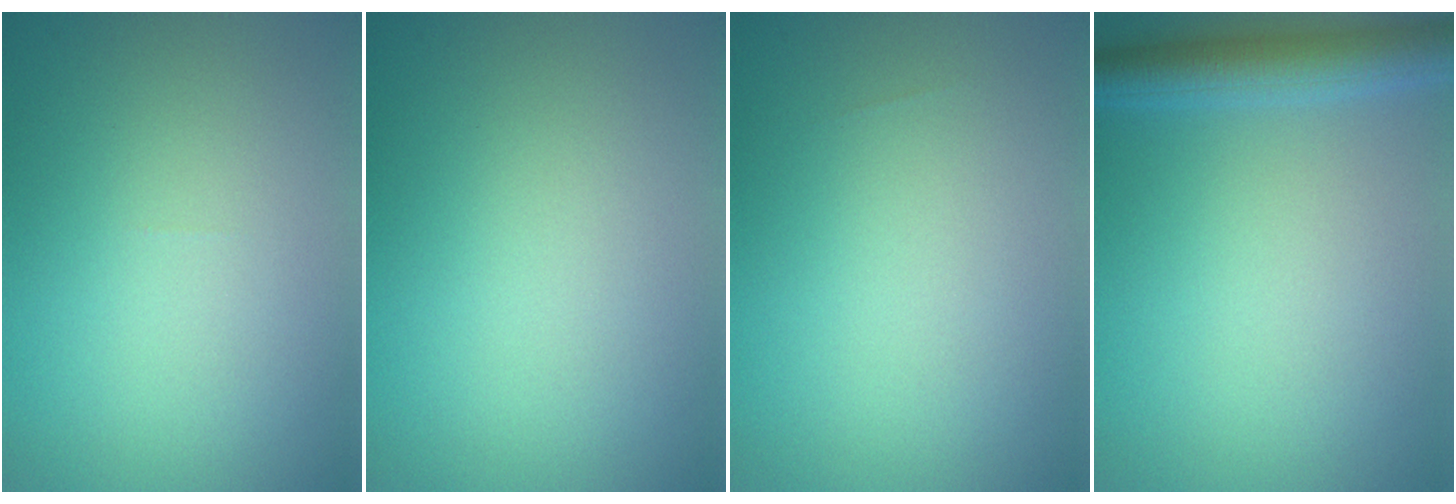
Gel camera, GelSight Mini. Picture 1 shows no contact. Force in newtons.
{"total": 0.0}
{"total": 0.0}
{"total": 3.9, "press": 3.9, "slide": 0.2}